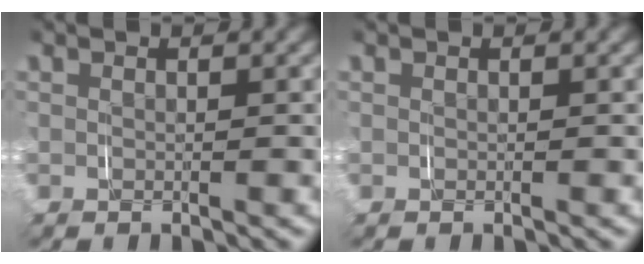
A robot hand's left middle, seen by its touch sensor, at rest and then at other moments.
{"total": 0.0}